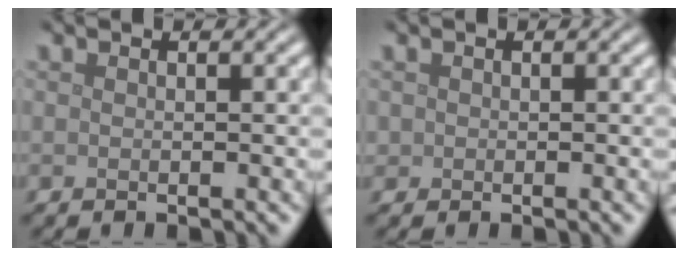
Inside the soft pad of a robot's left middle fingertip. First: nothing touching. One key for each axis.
{"total": 0.5, "fx": 0.1, "fy": 0.5, "fz": 0.0, "tx": 0.005, "ty": -0.001, "tz": -0.001}